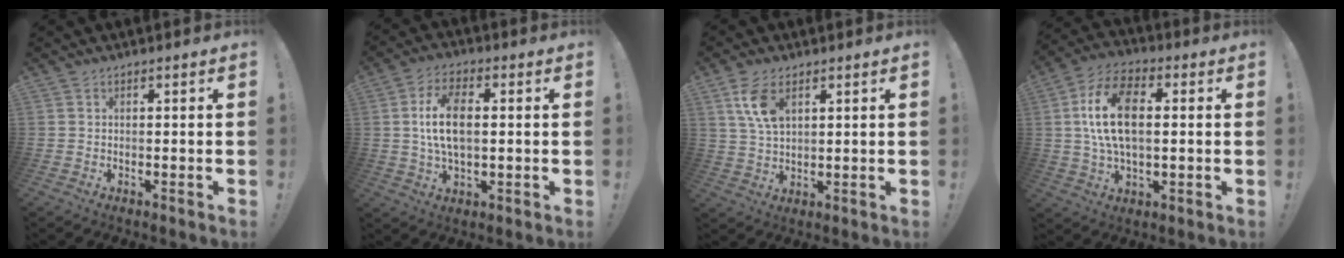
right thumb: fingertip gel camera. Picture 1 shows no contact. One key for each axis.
{"total": 11.7, "fx": 1.1, "fy": 6.4, "fz": 9.6, "tx": -0.176, "ty": -0.001, "tz": 0.017}
{"total": 8.3, "fx": 3.8, "fy": 4.2, "fz": 6.0, "tx": -0.116, "ty": -0.011, "tz": 0.071}
{"total": 16.0, "fx": 1.9, "fy": 9.4, "fz": 12.8, "tx": -0.235, "ty": 0.007, "tz": 0.033}